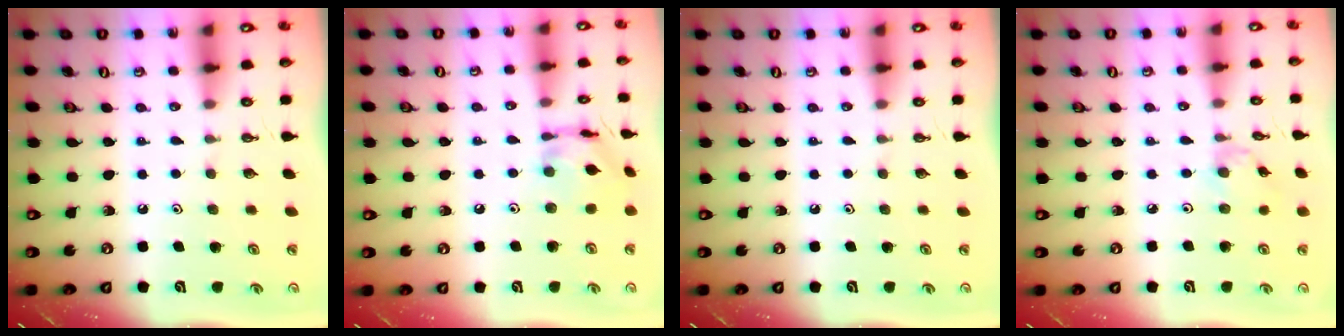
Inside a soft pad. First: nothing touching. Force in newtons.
{"total": 11.0, "press": 11.0, "slide": 0.9}
{"total": 0.0}
{"total": 2.6, "press": 2.5, "slide": 0.5}